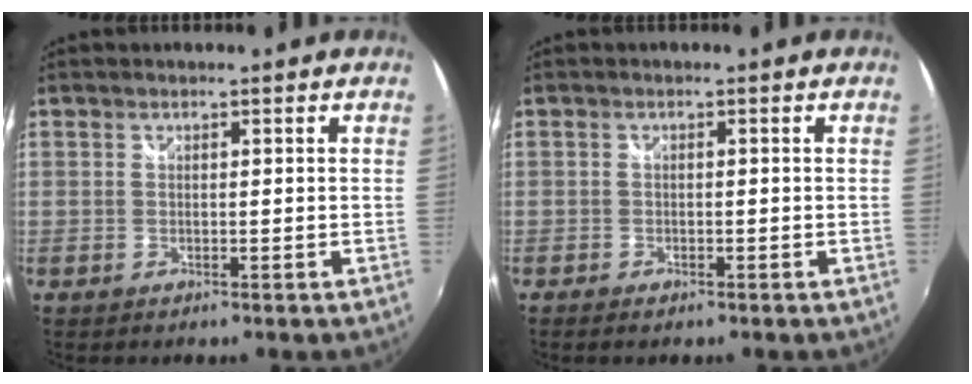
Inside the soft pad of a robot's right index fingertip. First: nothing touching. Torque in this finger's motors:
{"motor_torque": [0.04, 0.03, 0.10, 0.01]}